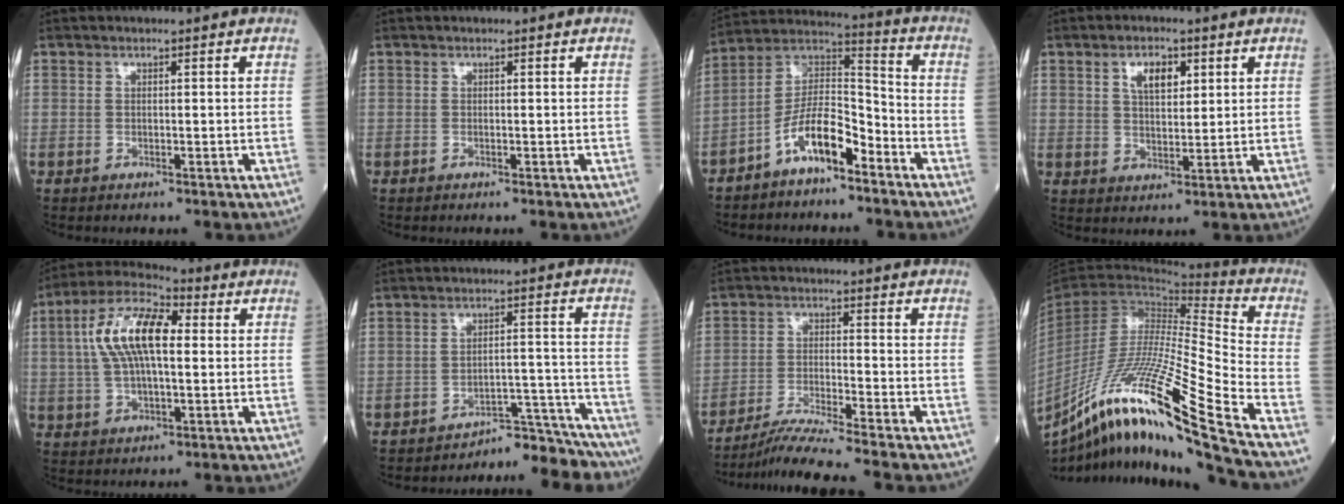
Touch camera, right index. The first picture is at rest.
{"total": 0.0}
{"total": 10.0, "force": [-6.3, 3.2, 7.1], "torque": [-0.146, 0.025, -0.118]}
{"total": 5.0, "force": [2.2, 2.3, 3.8], "torque": [-0.068, 0.005, 0.041]}
{"total": 12.6, "force": [2.2, 4.7, 11.5], "torque": [-0.241, 0.029, 0.036]}
{"total": 8.0, "force": [-7.9, 0.6, -0.6], "torque": [0.026, 0.044, -0.111]}
{"total": 8.5, "force": [-7.5, -2.3, 3.3], "torque": [-0.055, -0.029, -0.134]}
{"total": 25.2, "force": [-16.8, -1.6, 18.7], "torque": [-0.329, -0.055, -0.305]}